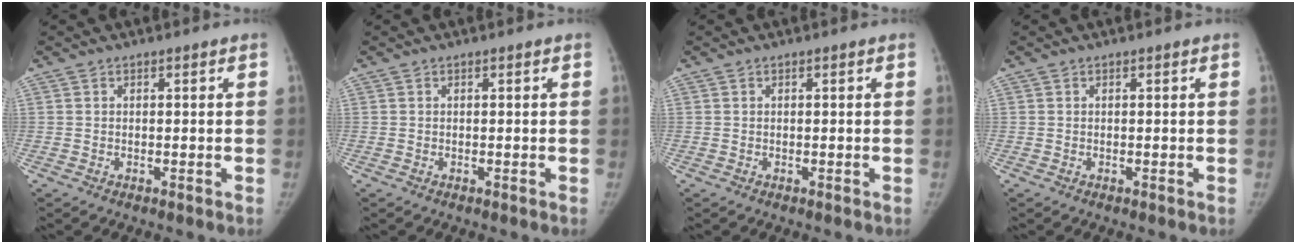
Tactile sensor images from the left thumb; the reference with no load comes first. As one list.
[{"total": 0.0}, {"total": 0.0}, {"total": 0.0}]